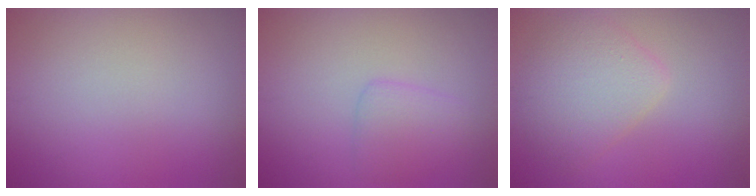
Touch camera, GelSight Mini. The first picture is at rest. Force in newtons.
{"total": 2.2, "press": 2.2, "slide": 0.1}
{"total": 4.1, "press": 4.1, "slide": 0.2}